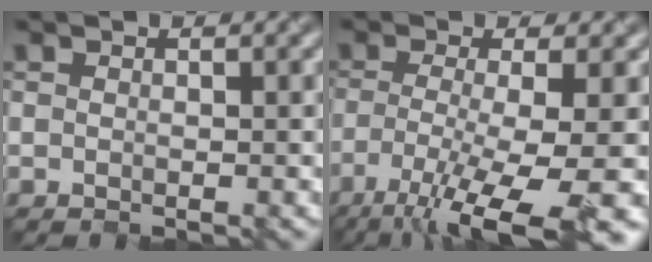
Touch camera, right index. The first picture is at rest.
{"total": 11.0, "force": [-5.3, 2.8, 9.3], "torque": [-0.155, -0.023, -0.086]}